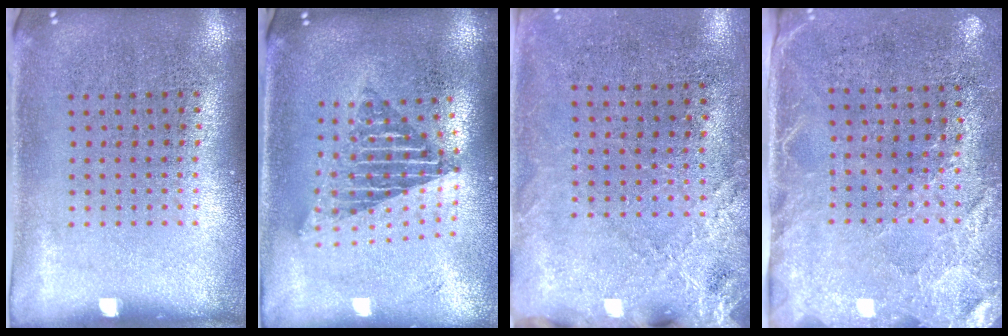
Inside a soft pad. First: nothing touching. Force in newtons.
{"total": 1.8, "press": 1.4, "slide": 1.1}
{"total": 2.5, "press": 2.2, "slide": 1.2}
{"total": 2.7, "press": 2.3, "slide": 1.3}